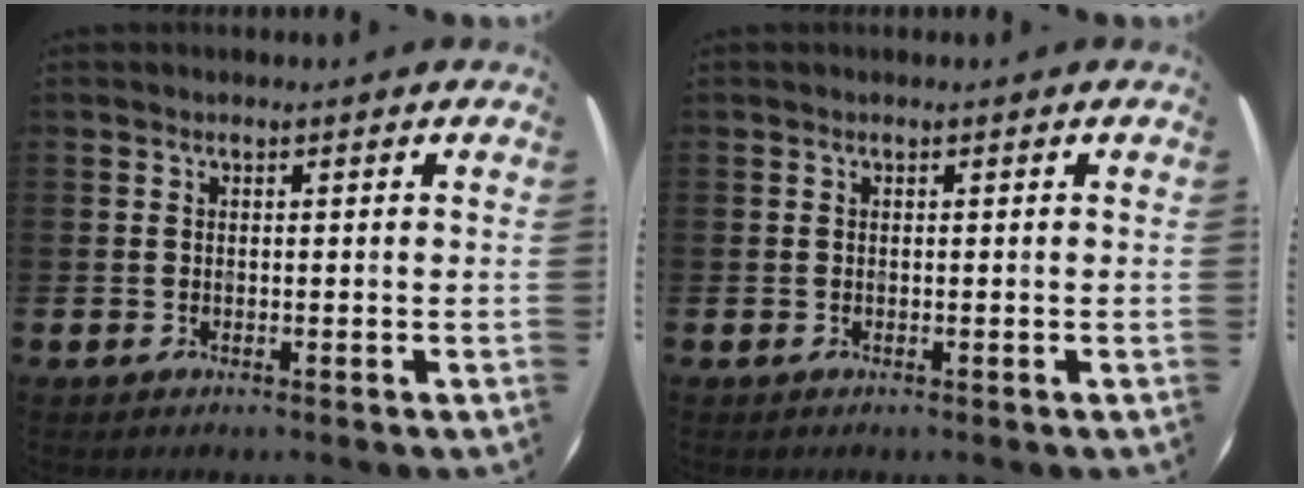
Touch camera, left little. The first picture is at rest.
{"total": 0.0}